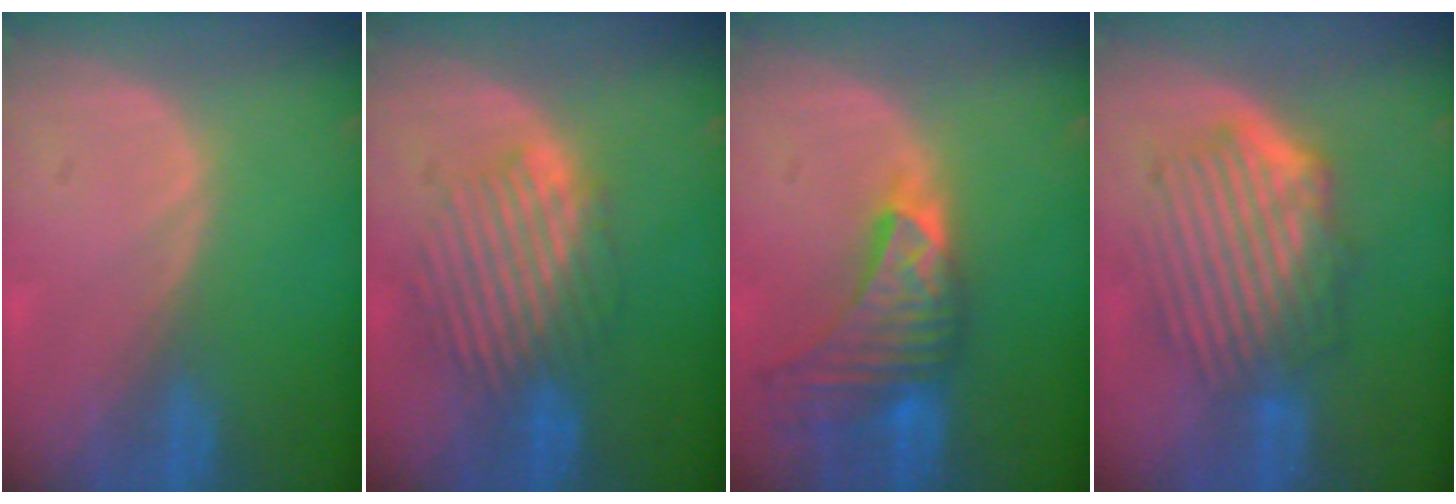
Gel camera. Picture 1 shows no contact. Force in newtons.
{"total": 6.8, "press": 6.7, "slide": 0.7}
{"total": 8.9, "press": 8.3, "slide": 3.4}
{"total": 9.4, "press": 8.3, "slide": 4.5}